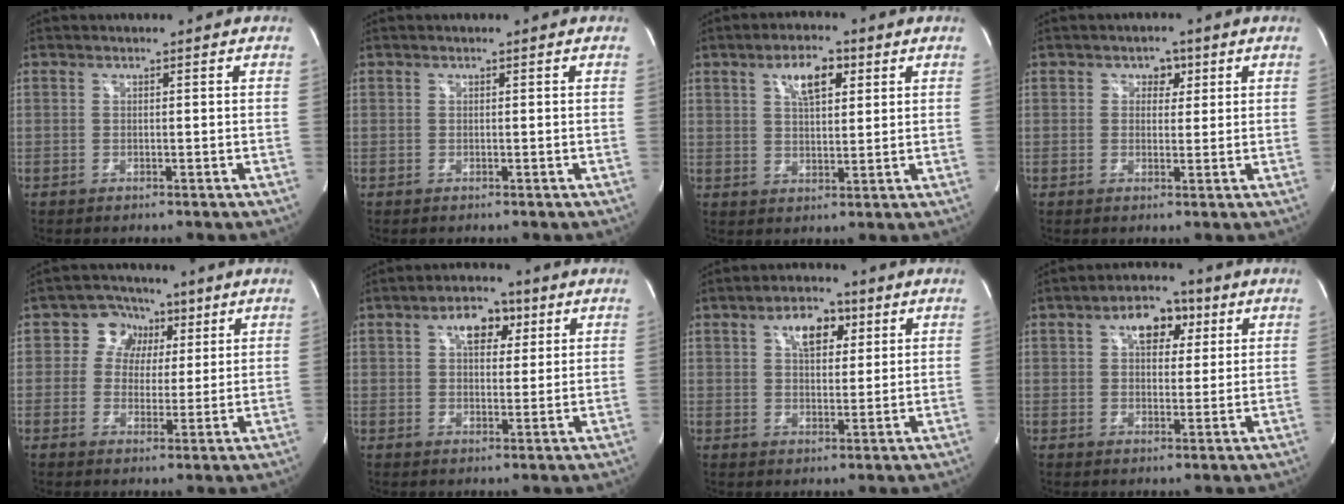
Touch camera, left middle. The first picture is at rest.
{"total": 0.0}
{"total": 6.3, "force": [3.0, 2.5, 5.0], "torque": [-0.087, 0.010, 0.052]}
{"total": 2.6, "force": [1.0, 1.9, 1.3], "torque": [-0.013, 0.008, 0.013]}
{"total": 6.2, "force": [2.0, 5.6, 1.9], "torque": [-0.021, 0.026, 0.033]}
{"total": 5.9, "force": [2.6, 3.4, 4.1], "torque": [-0.065, 0.019, 0.040]}
{"total": 6.3, "force": [2.9, 3.4, 4.6], "torque": [-0.074, 0.014, 0.048]}
{"total": 6.7, "force": [2.8, 3.9, 4.7], "torque": [-0.071, 0.025, 0.043]}